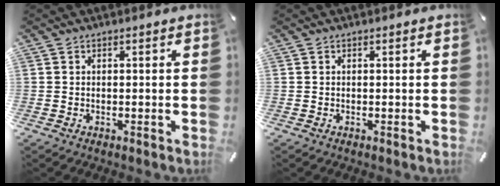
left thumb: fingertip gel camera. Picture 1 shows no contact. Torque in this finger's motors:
{"motor_torque": [0.00, 0.00, -0.03, 0.03, -0.01]}